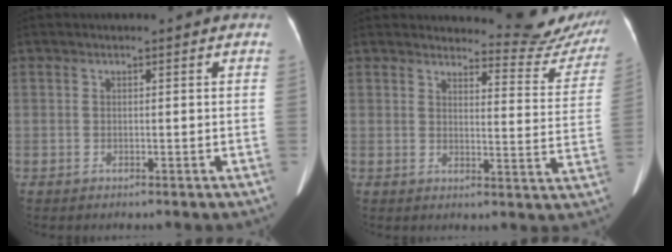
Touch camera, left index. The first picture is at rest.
{"total": 12.6, "force": [12.5, 1.5, 0.5], "torque": [0.023, -0.076, 0.120]}